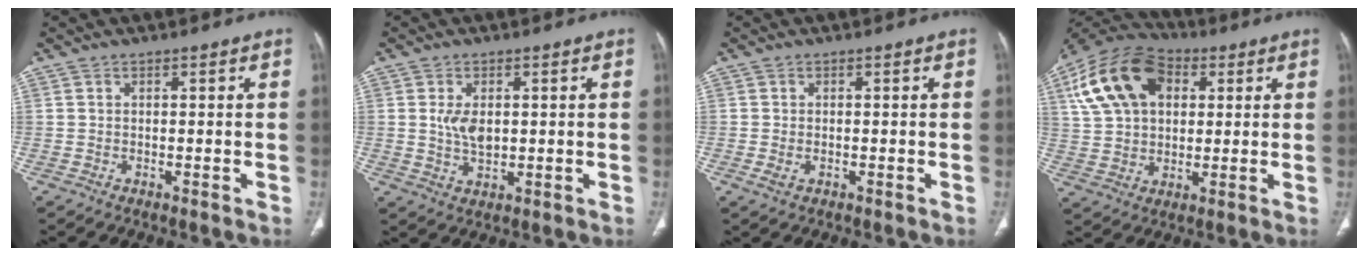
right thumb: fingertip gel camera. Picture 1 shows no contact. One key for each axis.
{"total": 5.0, "fx": 0.6, "fy": 3.0, "fz": 4.0, "tx": -0.073, "ty": -0.008, "tz": 0.018}
{"total": 1.8, "fx": -0.5, "fy": 1.1, "fz": 1.3, "tx": -0.033, "ty": 0.004, "tz": -0.005}
{"total": 18.5, "fx": 5.8, "fy": 12.4, "fz": 12.4, "tx": -0.222, "ty": 0.013, "tz": 0.099}